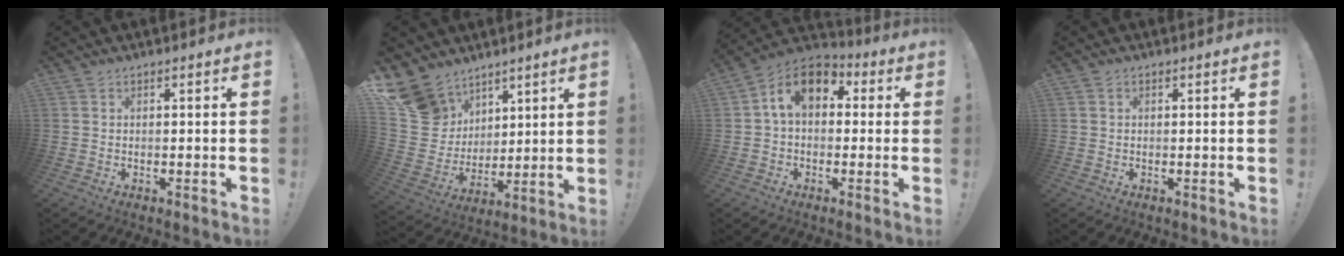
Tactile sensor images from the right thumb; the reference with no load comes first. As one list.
[{"total": 13.8, "force": [9.3, 9.8, 2.8], "torque": [-0.057, -0.065, 0.189]}, {"total": 11.6, "force": [2.7, 7.8, 8.1], "torque": [-0.135, 0.016, 0.057]}, {"total": 0.0}]